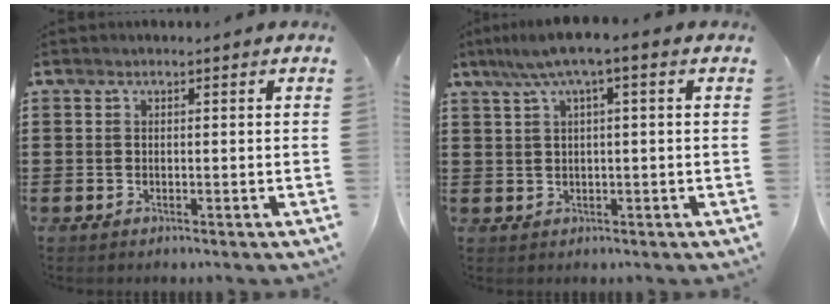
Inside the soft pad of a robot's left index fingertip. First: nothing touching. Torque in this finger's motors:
{"motor_torque": [1.56, -0.58, 0.73, 0.21]}